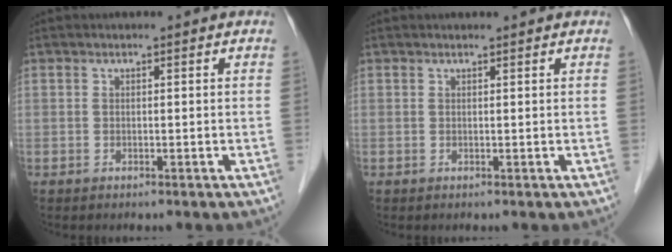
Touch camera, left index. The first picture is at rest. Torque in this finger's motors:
{"motor_torque": [0.20, -0.16, -0.01, -0.01]}